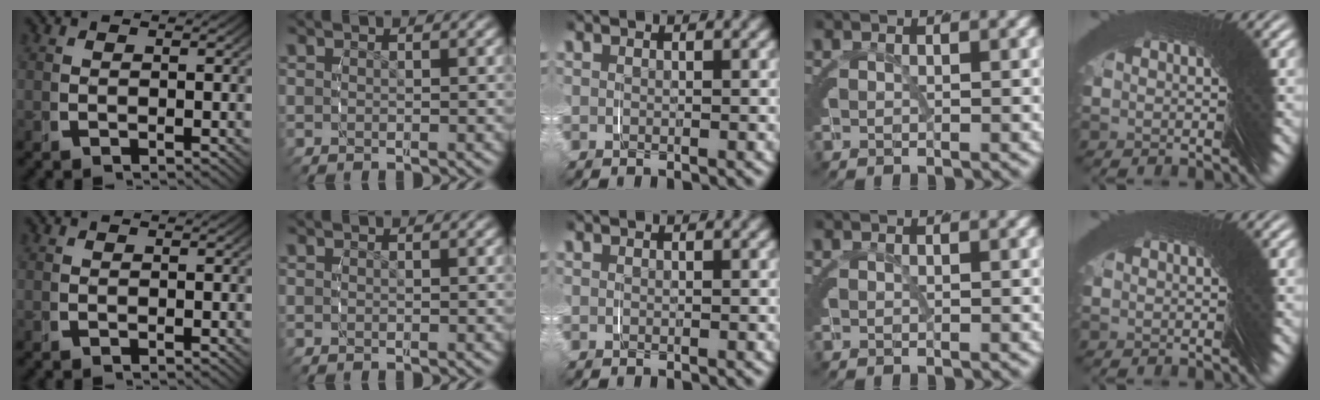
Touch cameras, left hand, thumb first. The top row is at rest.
{}